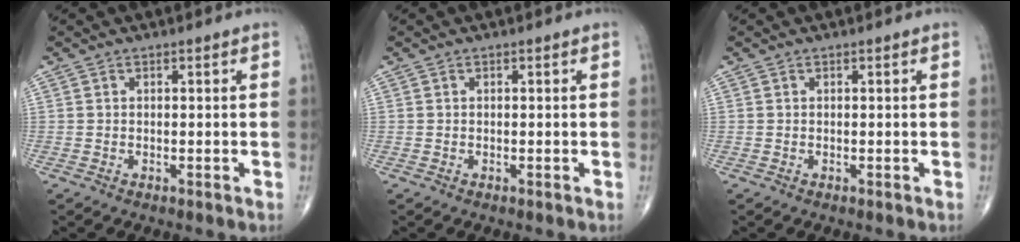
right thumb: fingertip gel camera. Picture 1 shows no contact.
{"total": 0.0}
{"total": 0.0}